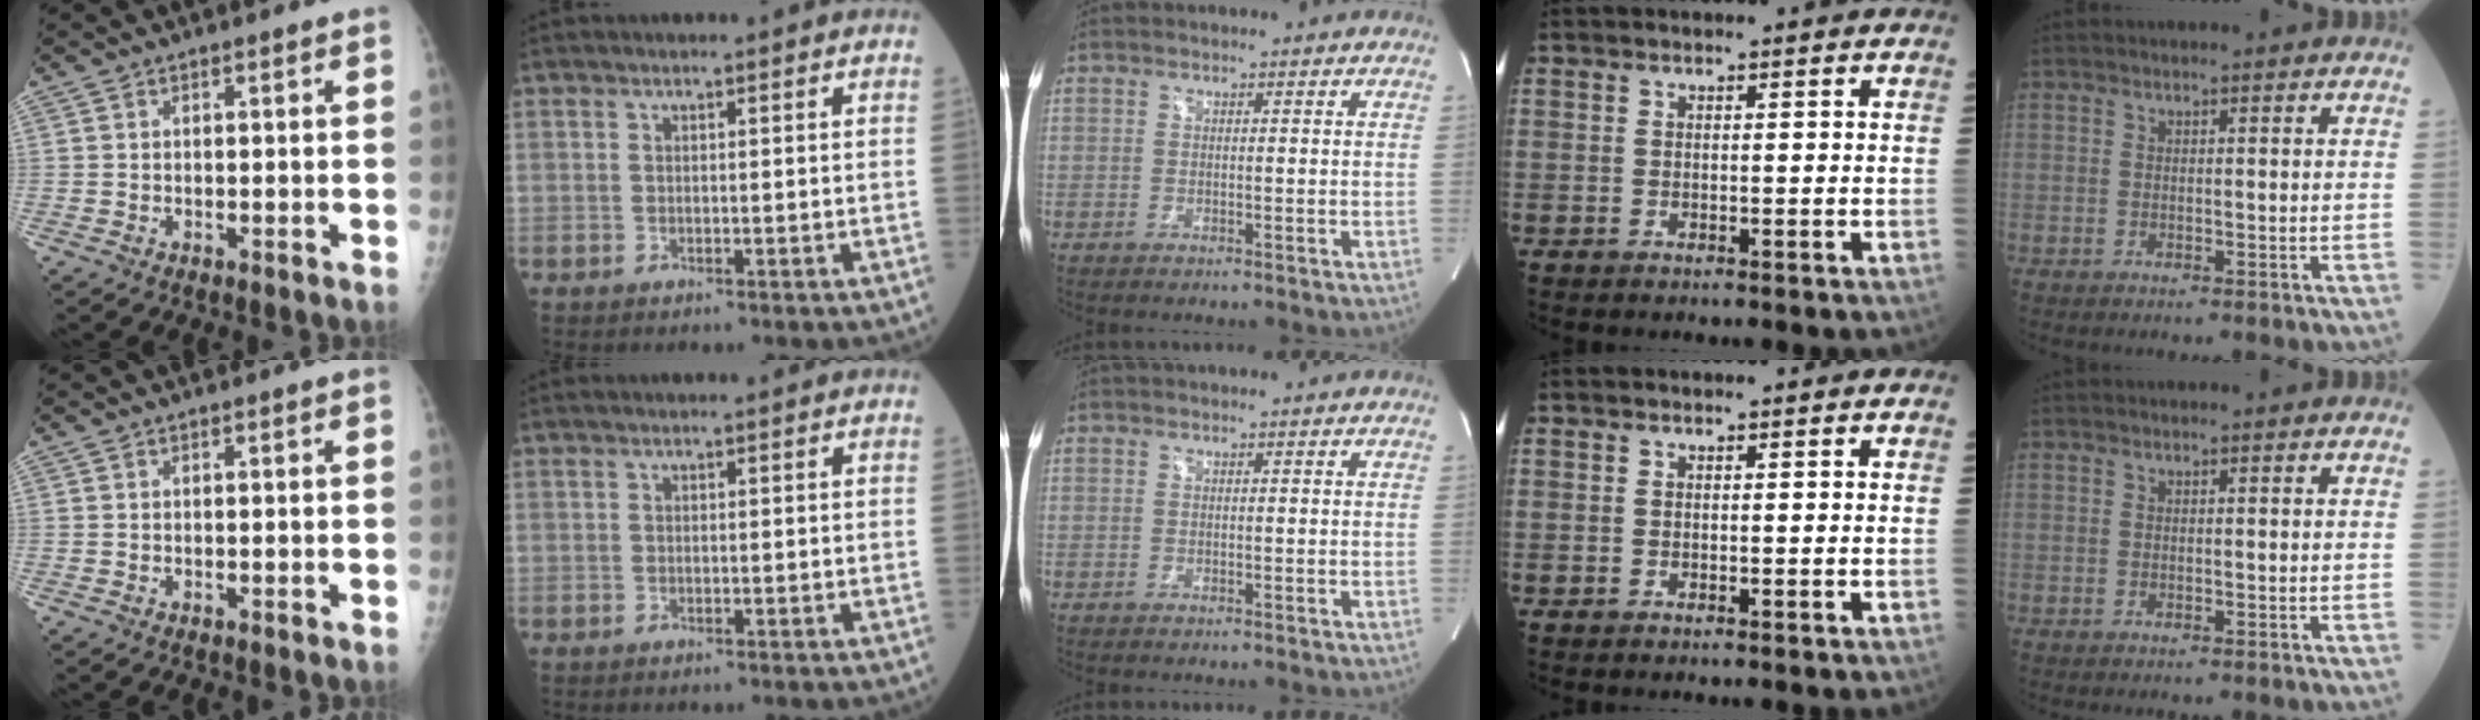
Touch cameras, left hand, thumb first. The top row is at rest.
{}